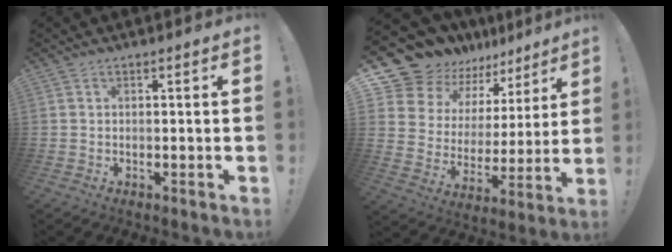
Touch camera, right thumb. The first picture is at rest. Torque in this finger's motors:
{"motor_torque": [0.02, 0.53, 0.57, 0.50, 0.03]}